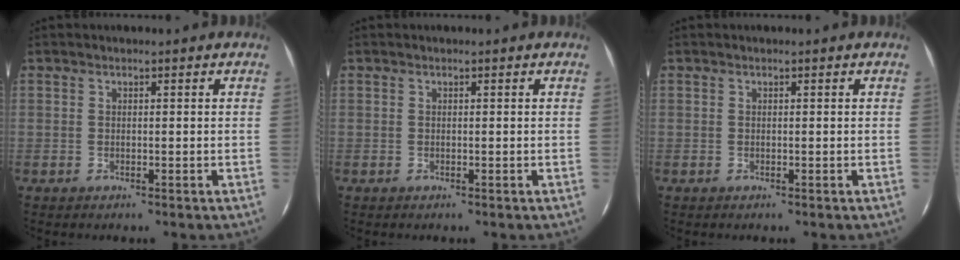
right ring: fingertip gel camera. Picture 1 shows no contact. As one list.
[{"total": 0.0}, {"total": 0.0}]